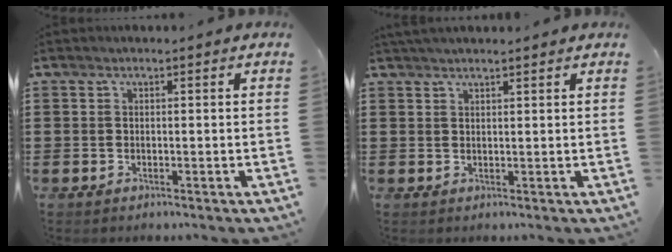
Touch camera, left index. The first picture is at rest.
{"total": 1.7, "force": [1.6, 0.1, 0.7], "torque": [-0.015, 0.001, 0.030]}